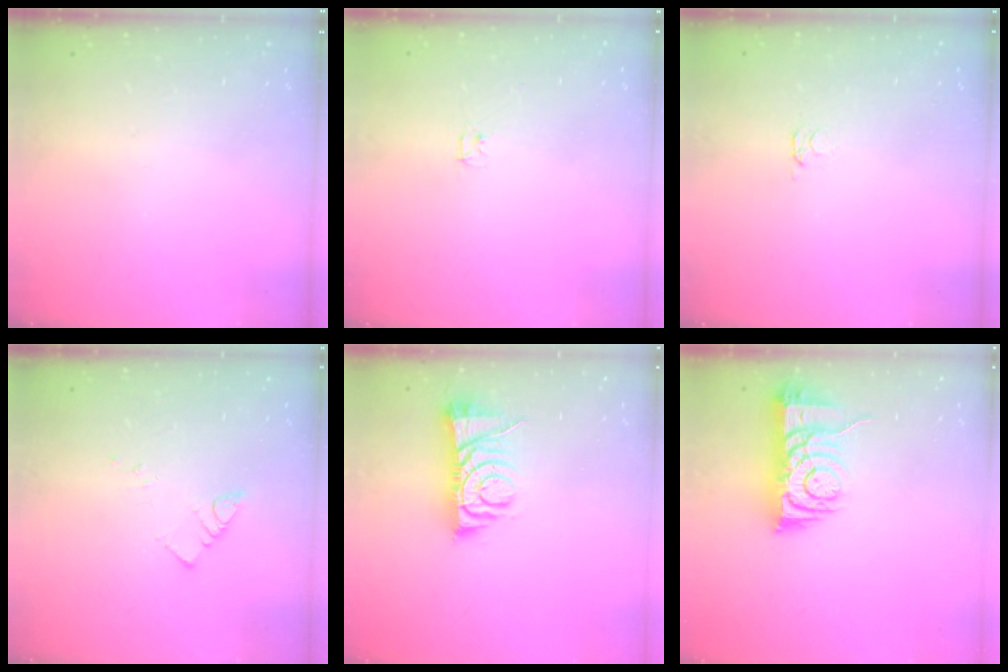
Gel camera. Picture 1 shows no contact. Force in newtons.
{"total": 2.4, "press": 2.3, "slide": 0.4}
{"total": 1.6, "press": 1.6, "slide": 0.4}
{"total": 2.5, "press": 2.5, "slide": 0.3}
{"total": 8.2, "press": 8.2, "slide": 0.2}
{"total": 8.0, "press": 7.9, "slide": 1.3}